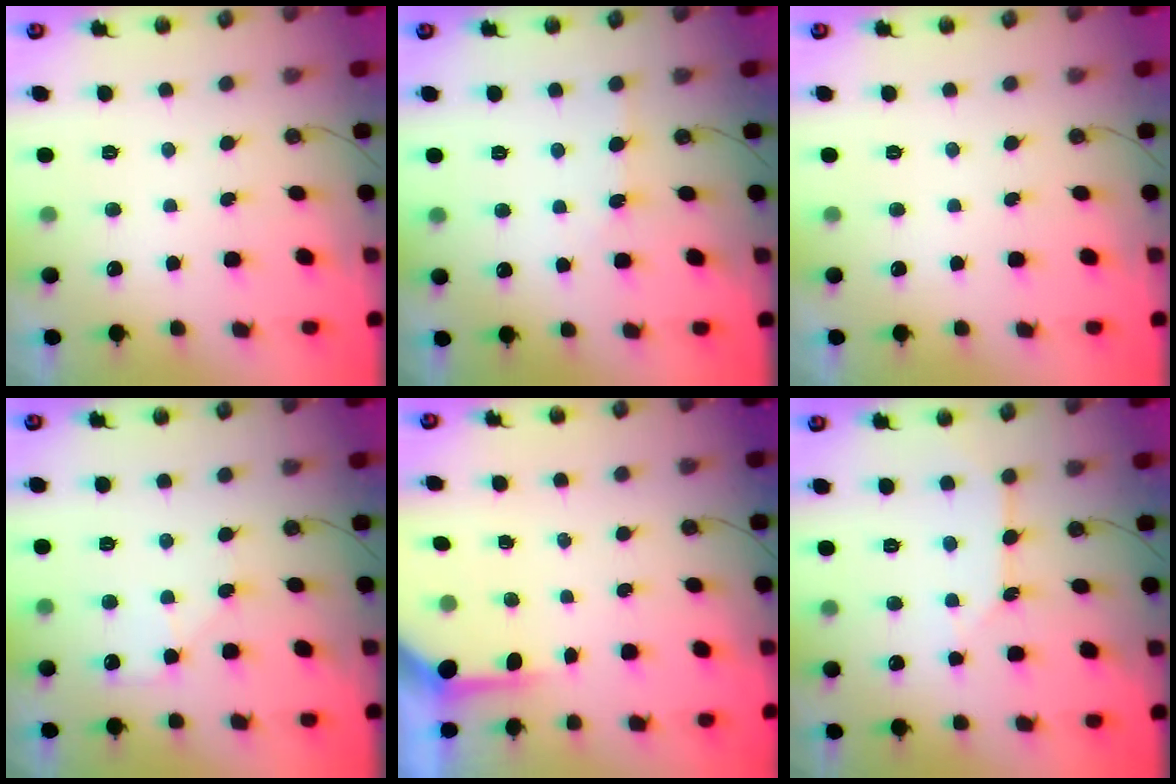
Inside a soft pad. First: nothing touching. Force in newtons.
{"total": 3.5, "press": 3.4, "slide": 0.5}
{"total": 0.0}
{"total": 7.0, "press": 7.0, "slide": 0.8}
{"total": 3.9, "press": 3.9, "slide": 0.3}
{"total": 5.3, "press": 5.3, "slide": 0.6}